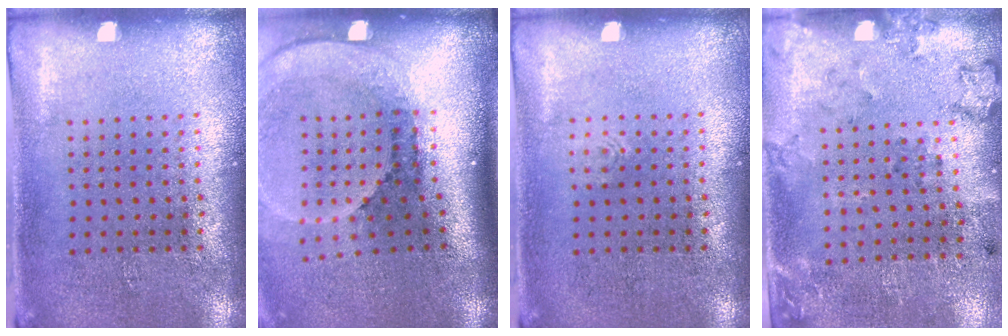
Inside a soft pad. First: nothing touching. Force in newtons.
{"total": 2.7, "press": 1.8, "slide": 2.0}
{"total": 0.5, "press": 0.5, "slide": 0.1}
{"total": 2.0, "press": 1.4, "slide": 1.5}